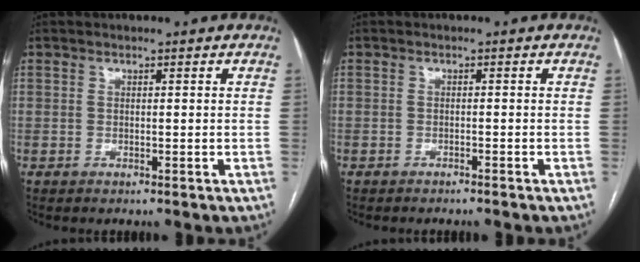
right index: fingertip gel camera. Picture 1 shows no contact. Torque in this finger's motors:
{"motor_torque": [-0.12, -0.95, -0.31, -0.04]}